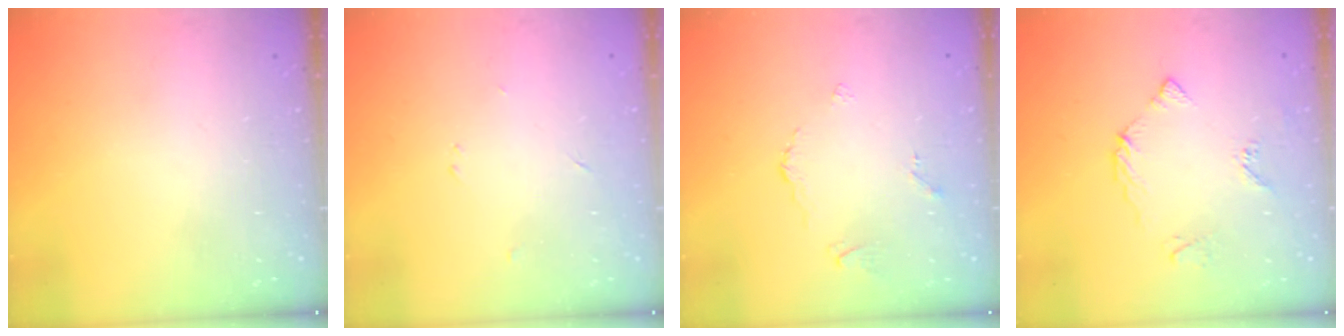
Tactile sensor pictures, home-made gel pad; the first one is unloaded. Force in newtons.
{"total": 2.2, "press": 2.2, "slide": 0.2}
{"total": 2.7, "press": 2.6, "slide": 0.6}
{"total": 5.5, "press": 5.5, "slide": 0.4}